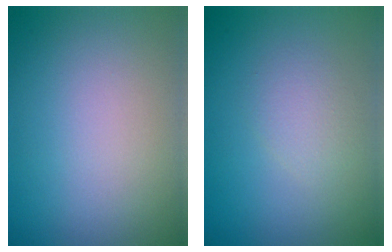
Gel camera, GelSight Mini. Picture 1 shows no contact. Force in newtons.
{"total": 1.6, "press": 1.6, "slide": 0.1}